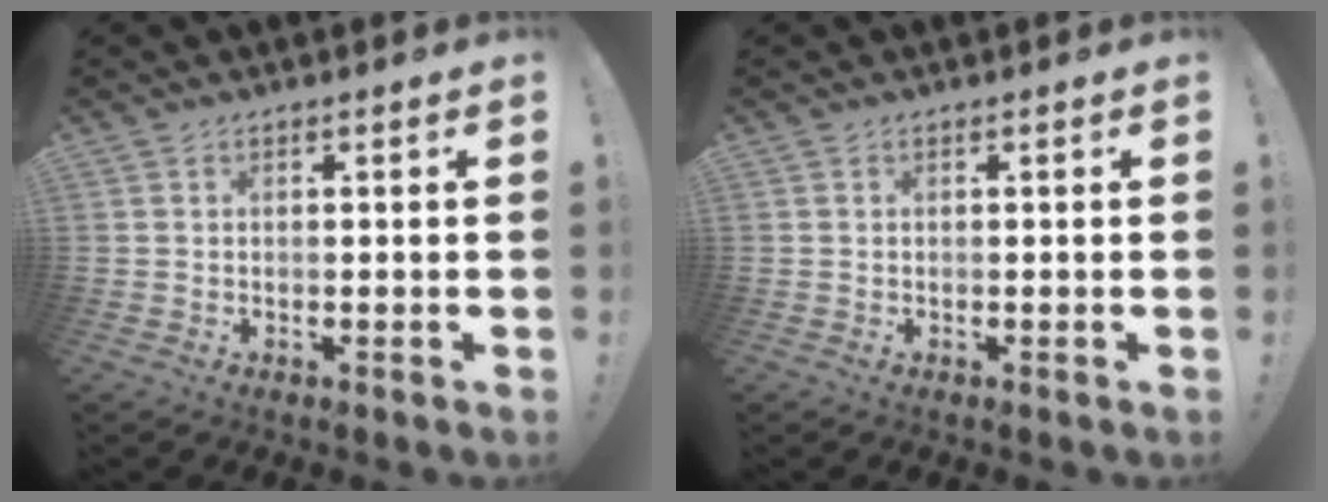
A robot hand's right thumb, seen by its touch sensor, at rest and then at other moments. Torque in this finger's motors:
{"motor_torque": [0.12, 0.02, 0.16, -0.05, -0.08]}